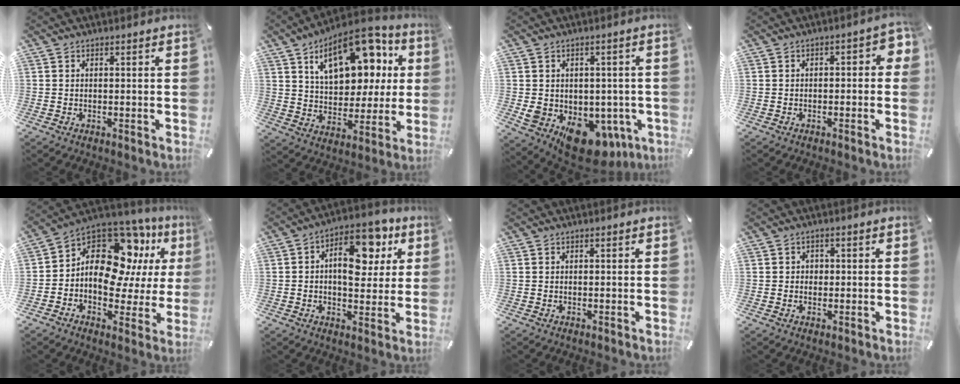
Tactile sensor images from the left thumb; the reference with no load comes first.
{"total": 19.5, "force": [9.7, 11.2, 12.7], "torque": [-0.192, -0.044, 0.167]}
{"total": 12.4, "force": [-4.6, 9.3, 6.7], "torque": [-0.076, 0.009, -0.068]}
{"total": 3.8, "force": [-1.2, 2.0, 3.0], "torque": [-0.044, 0.012, -0.025]}
{"total": 15.8, "force": [4.6, 11.1, 10.3], "torque": [-0.182, -0.043, 0.077]}
{"total": 13.8, "force": [4.1, 8.1, 10.4], "torque": [-0.139, -0.018, 0.069]}
{"total": 0.0}
{"total": 2.2, "force": [-0.4, 2.0, 0.8], "torque": [-0.009, 0.005, -0.014]}